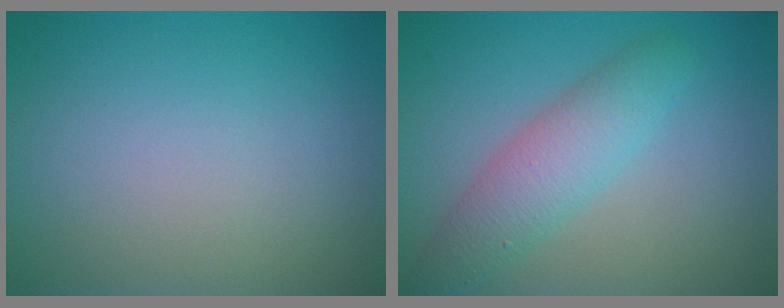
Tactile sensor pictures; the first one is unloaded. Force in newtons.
{"total": 4.3, "press": 4.3, "slide": 0.2}